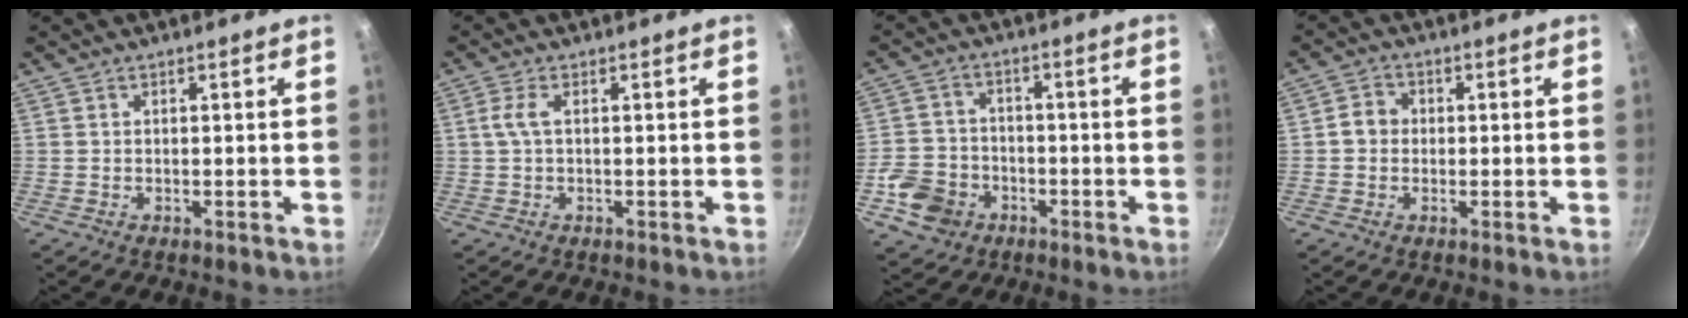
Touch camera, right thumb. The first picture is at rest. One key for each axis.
{"total": 2.6, "fx": 0.3, "fy": 1.0, "fz": 2.3, "tx": -0.064, "ty": 0.008, "tz": 0.007}
{"total": 8.8, "fx": -3.9, "fy": 7.1, "fz": 3.5, "tx": -0.049, "ty": 0.022, "tz": -0.068}
{"total": 3.7, "fx": -0.1, "fy": 3.3, "fz": 1.7, "tx": -0.018, "ty": 0.012, "tz": -0.008}